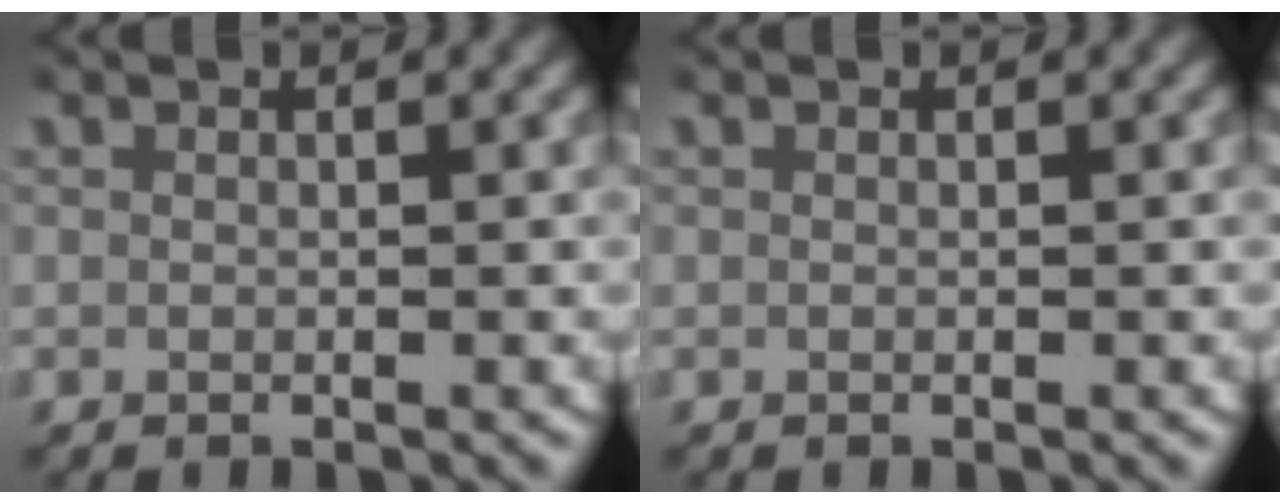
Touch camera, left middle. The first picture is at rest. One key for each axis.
{"total": 0.0}